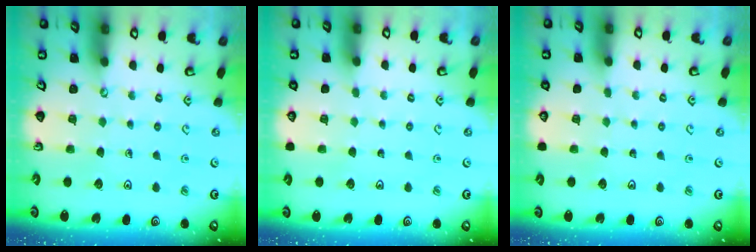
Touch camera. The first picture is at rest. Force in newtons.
{"total": 0.0}
{"total": 0.0}